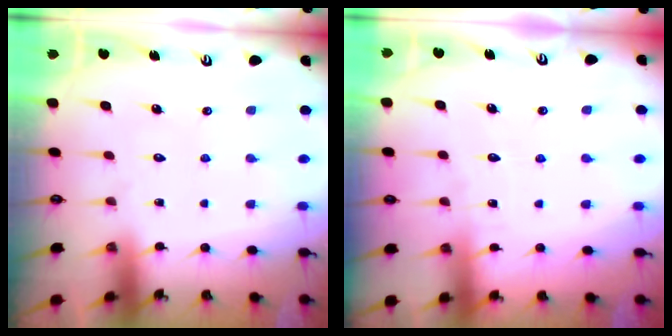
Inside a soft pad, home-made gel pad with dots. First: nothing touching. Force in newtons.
{"total": 2.3, "press": 2.3, "slide": 0.3}